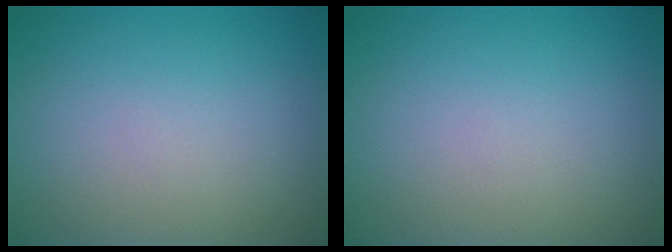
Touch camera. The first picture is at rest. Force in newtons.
{"total": 0.0}